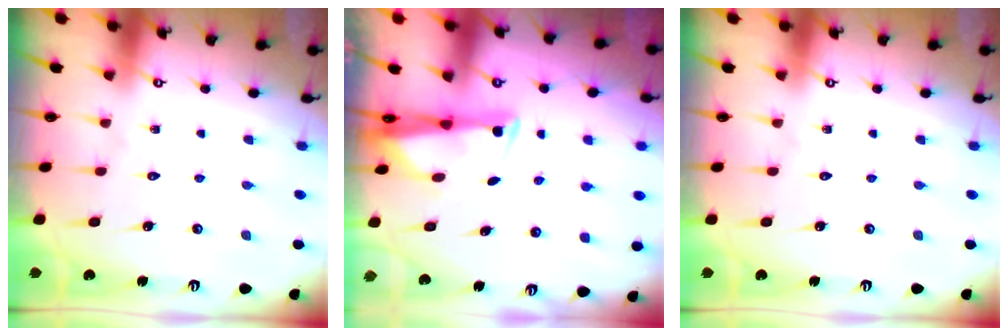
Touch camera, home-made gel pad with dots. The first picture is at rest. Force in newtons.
{"total": 2.9, "press": 2.8, "slide": 0.8}
{"total": 0.0}